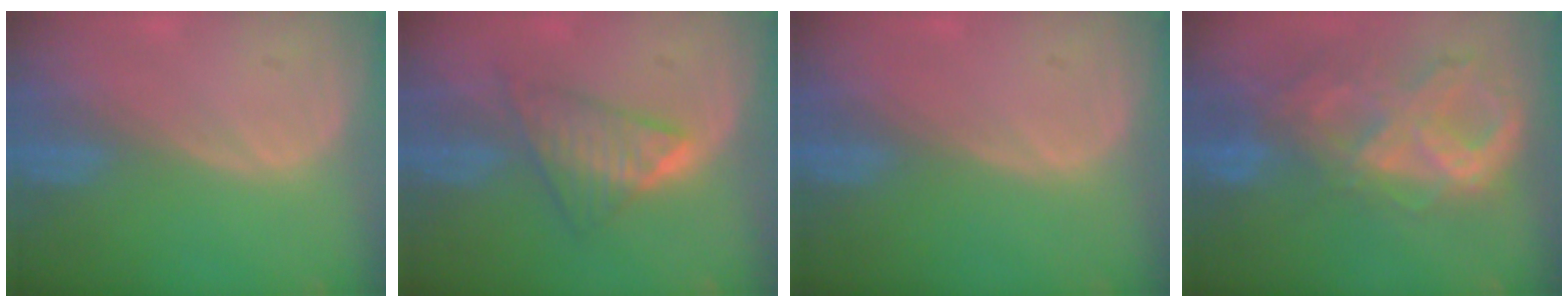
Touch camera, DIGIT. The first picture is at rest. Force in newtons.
{"total": 6.0, "press": 5.9, "slide": 0.6}
{"total": 0.0}
{"total": 10.6, "press": 8.9, "slide": 5.7}